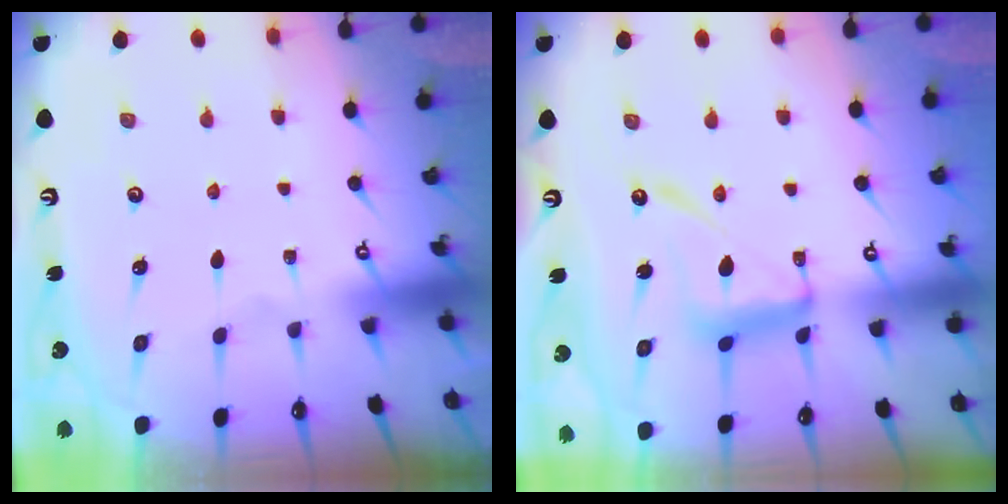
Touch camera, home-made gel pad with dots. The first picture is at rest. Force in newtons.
{"total": 13.5, "press": 13.5, "slide": 1.1}